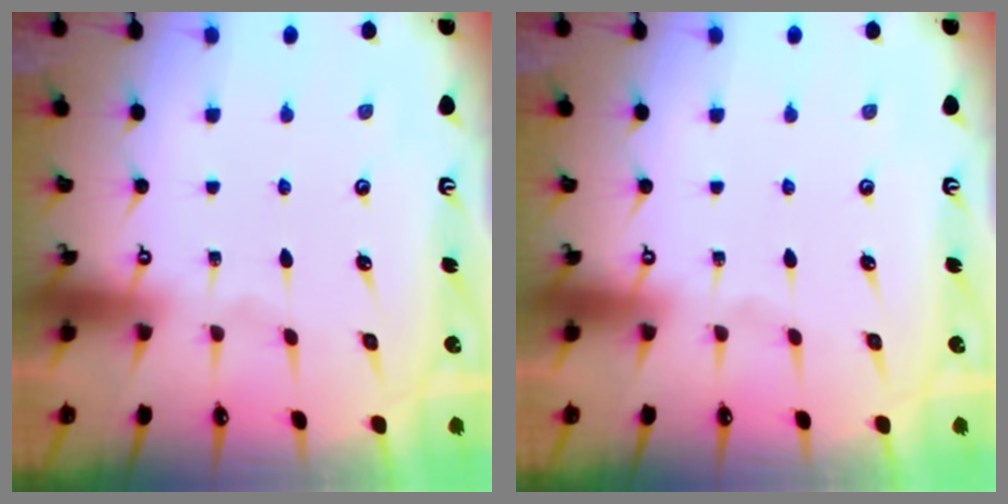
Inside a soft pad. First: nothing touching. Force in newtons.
{"total": 0.0}